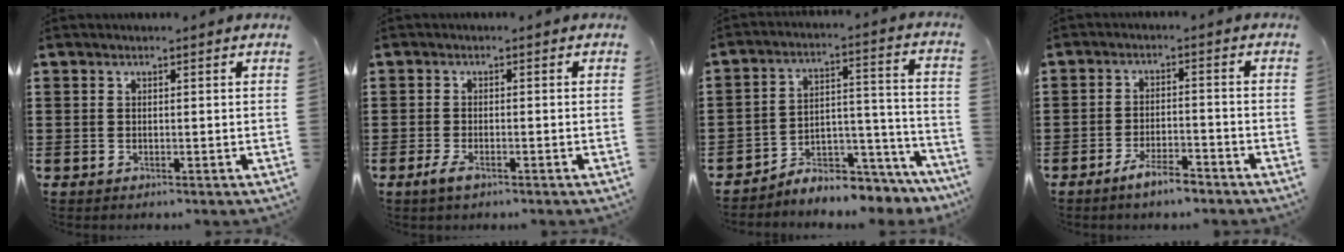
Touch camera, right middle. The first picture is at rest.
{"total": 2.2, "force": [-1.2, 0.6, 1.7], "torque": [-0.046, -0.009, -0.025]}
{"total": 5.6, "force": [-5.4, 1.1, 1.0], "torque": [-0.019, 0.005, -0.104]}
{"total": 4.5, "force": [-3.7, 0.8, 2.5], "torque": [-0.048, 0.003, -0.069]}